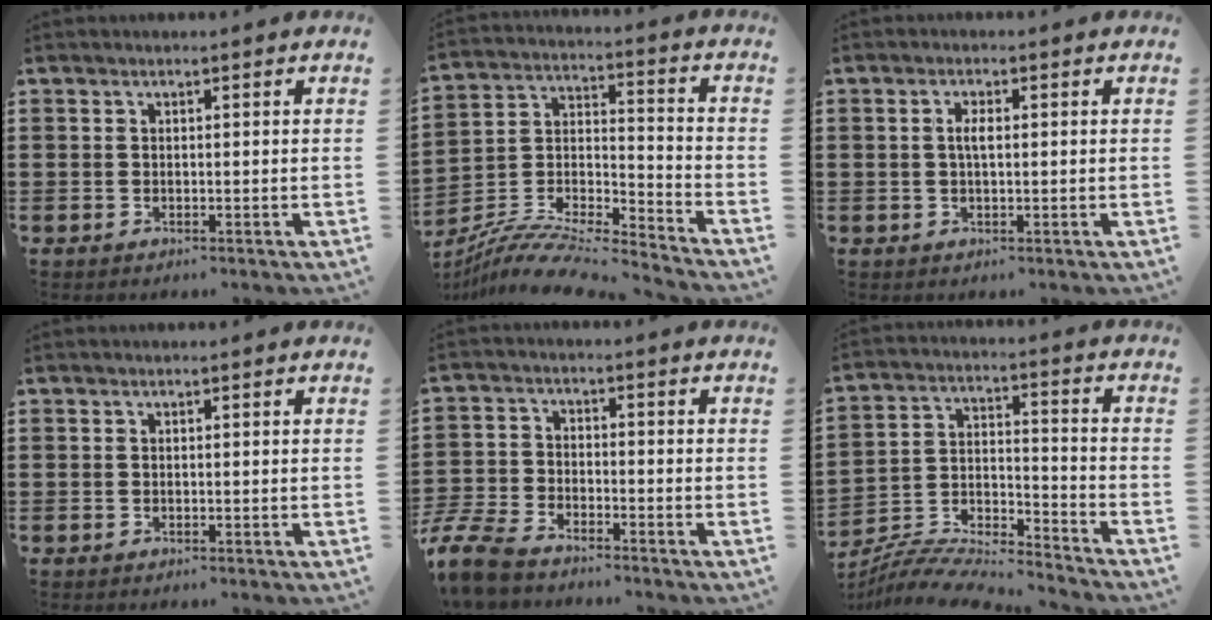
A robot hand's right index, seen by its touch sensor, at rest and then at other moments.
{"total": 9.9, "force": [-9.2, 1.2, 3.5], "torque": [-0.073, 0.006, -0.185]}
{"total": 2.3, "force": [0.2, 0.7, 2.1], "torque": [-0.042, 0.002, 0.001]}
{"total": 0.0}
{"total": 6.3, "force": [-5.8, 1.4, 2.1], "torque": [-0.077, -0.002, -0.123]}
{"total": 7.4, "force": [-7.1, 0.7, 1.7], "torque": [-0.045, -0.009, -0.146]}